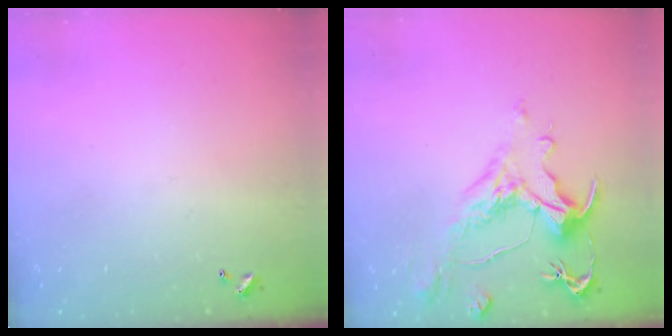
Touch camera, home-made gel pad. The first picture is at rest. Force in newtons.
{"total": 1.8, "press": 1.1, "slide": 1.4}